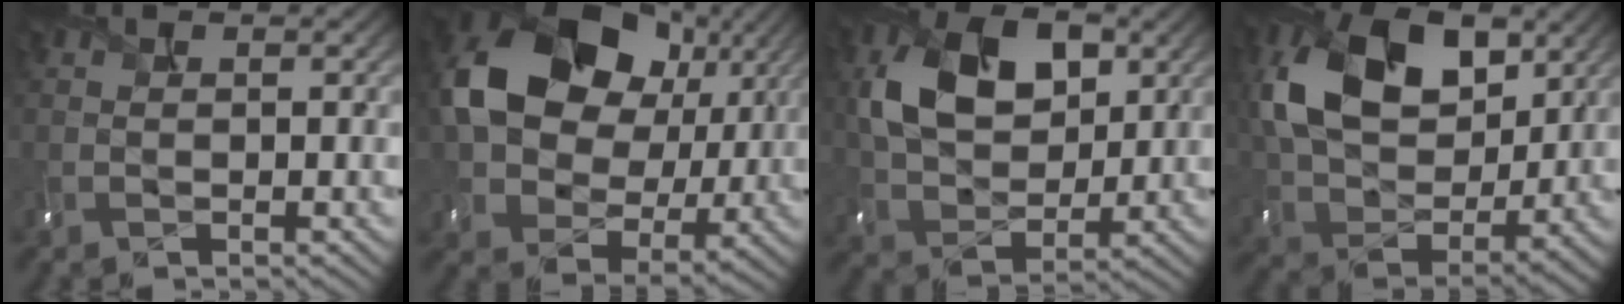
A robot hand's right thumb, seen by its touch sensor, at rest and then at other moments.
{"total": 17.0, "force": [5.1, 12.8, 10.0], "torque": [-0.204, 0.021, 0.099]}
{"total": 10.7, "force": [3.2, 7.2, 7.3], "torque": [-0.152, 0.006, 0.057]}
{"total": 14.3, "force": [5.2, 9.2, 9.6], "torque": [-0.207, 0.010, 0.098]}